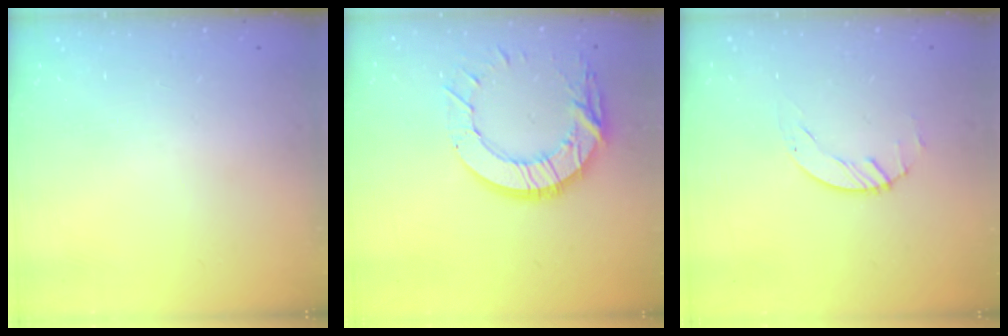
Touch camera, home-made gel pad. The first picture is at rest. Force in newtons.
{"total": 15.3, "press": 15.2, "slide": 1.3}
{"total": 0.8, "press": 0.8, "slide": 0.2}